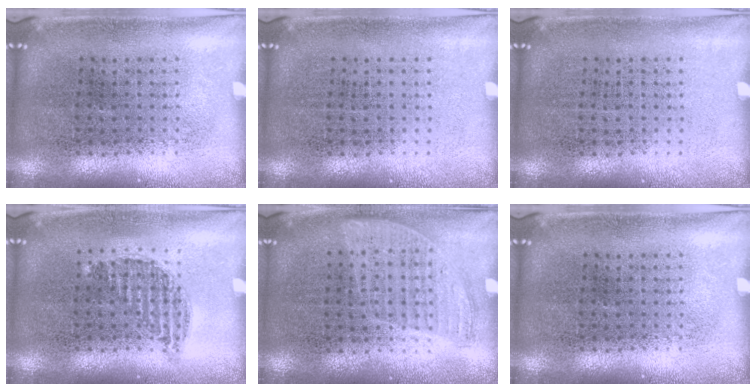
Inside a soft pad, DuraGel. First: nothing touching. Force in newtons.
{"total": 0.0}
{"total": 0.0}
{"total": 0.9, "press": 0.8, "slide": 0.4}
{"total": 0.9, "press": 0.8, "slide": 0.4}
{"total": 0.0}